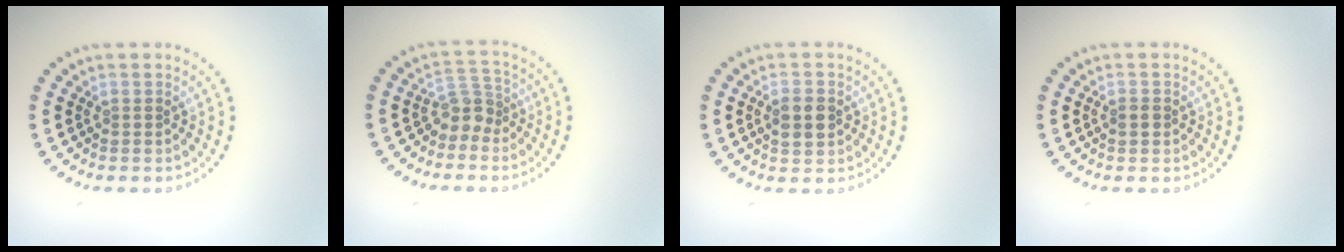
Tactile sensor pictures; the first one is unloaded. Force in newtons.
{"total": 2.5, "press": 1.8, "slide": 1.7}
{"total": 2.9, "press": 2.9, "slide": 0.1}
{"total": 1.2, "press": 1.2, "slide": 0.2}